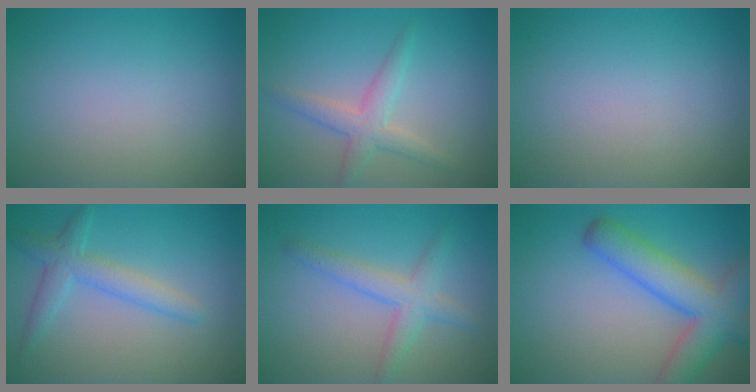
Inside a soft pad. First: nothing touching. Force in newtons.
{"total": 2.8, "press": 2.8, "slide": 0.1}
{"total": 0.0}
{"total": 2.1, "press": 2.1, "slide": 0.1}
{"total": 3.0, "press": 3.0, "slide": 0.1}
{"total": 6.9, "press": 6.9, "slide": 0.3}